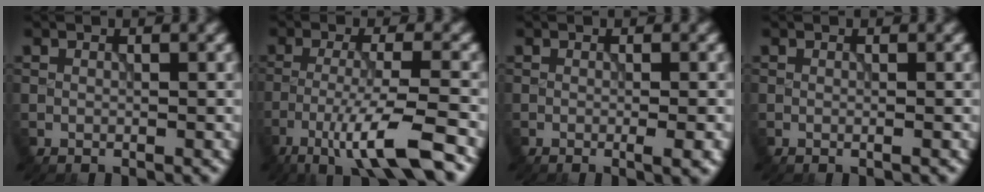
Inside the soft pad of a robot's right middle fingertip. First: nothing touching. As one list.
[{"total": 7.9, "force": [-4.9, 1.0, 6.1], "torque": [-0.110, -0.003, -0.089]}, {"total": 2.3, "force": [-0.4, 0.7, 2.2], "torque": [-0.022, 0.001, -0.006]}, {"total": 0.5, "force": [0.1, 0.2, 0.5], "torque": [-0.007, -0.003, -0.003]}]